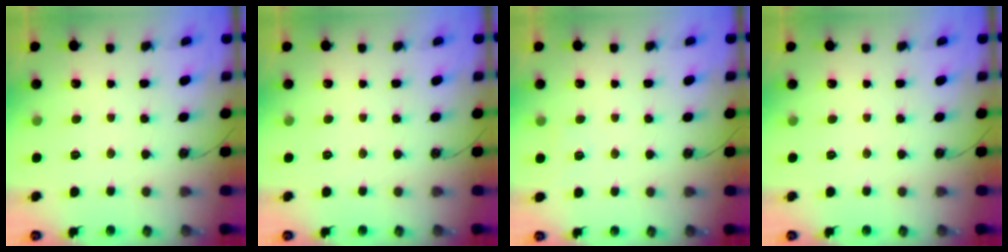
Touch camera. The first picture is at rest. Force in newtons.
{"total": 0.0}
{"total": 2.9, "press": 2.9, "slide": 0.7}
{"total": 0.0}